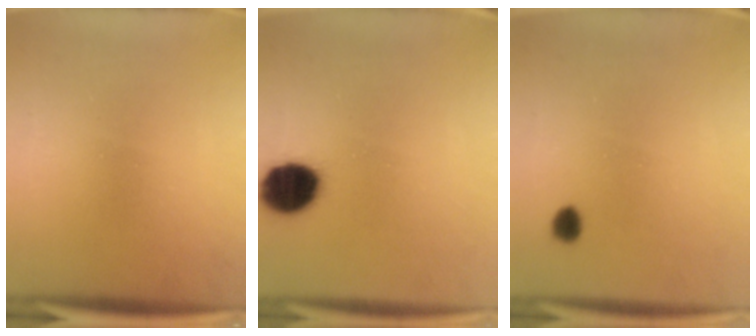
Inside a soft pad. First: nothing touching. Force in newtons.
{"total": 12.0}
{"total": 2.1}